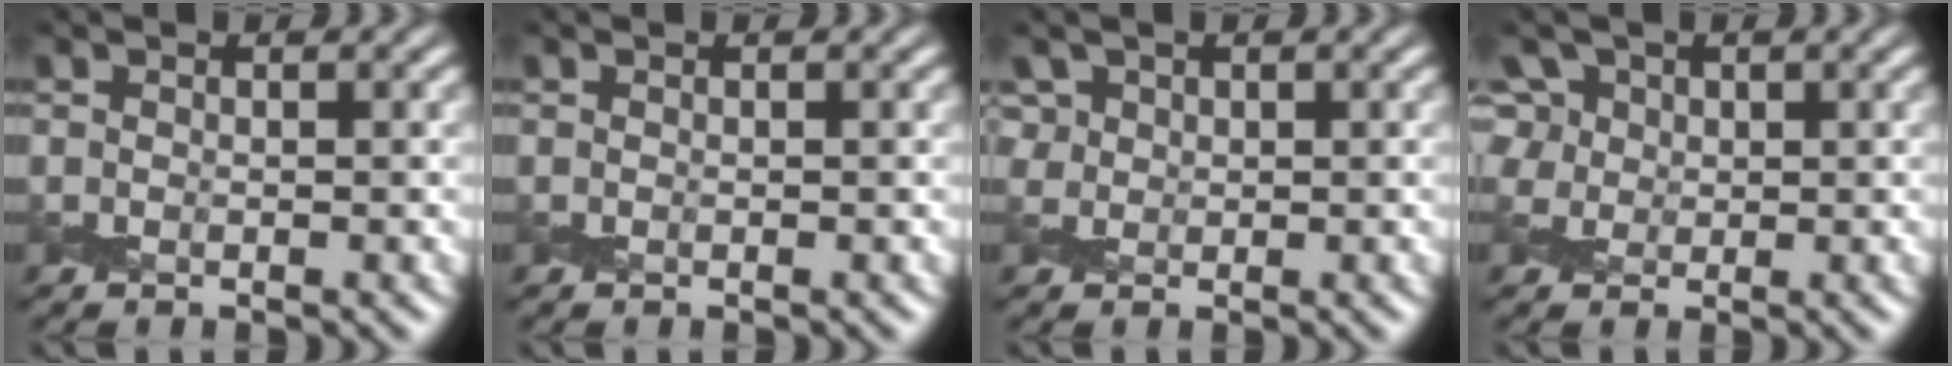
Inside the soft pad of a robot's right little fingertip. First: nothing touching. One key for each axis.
{"total": 0.0}
{"total": 1.9, "fx": 1.0, "fy": 1.5, "fz": 0.6, "tx": -0.022, "ty": -0.005, "tz": 0.026}
{"total": 4.5, "fx": 2.2, "fy": 3.4, "fz": 2.1, "tx": -0.061, "ty": 0.007, "tz": 0.033}